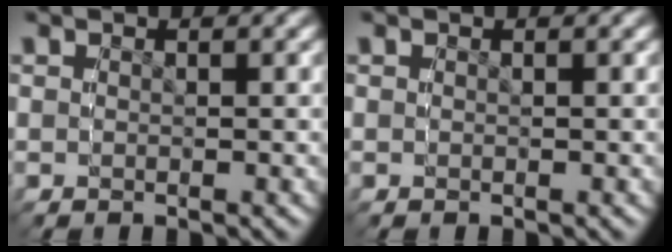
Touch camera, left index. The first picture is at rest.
{"total": 0.0}